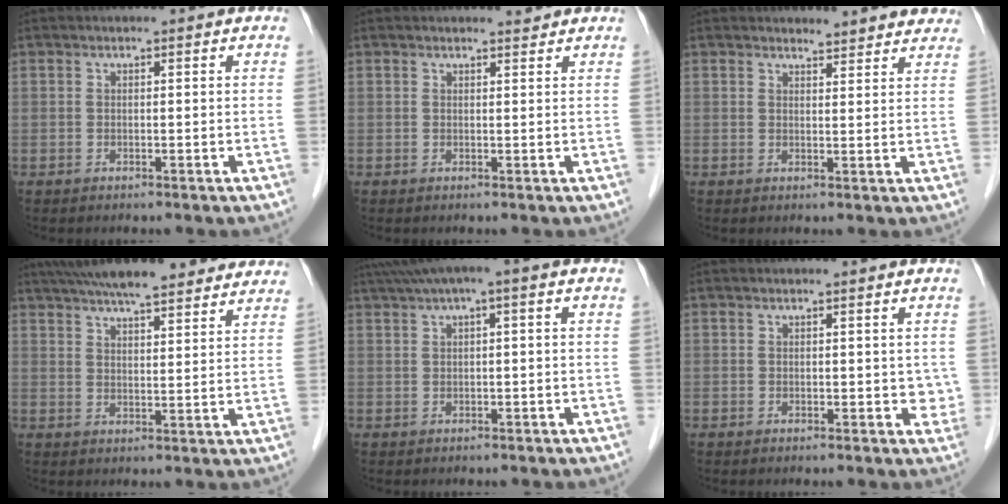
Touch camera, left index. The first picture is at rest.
{"total": 1.2, "force": [1.2, 0.1, -0.1], "torque": [-0.012, -0.005, 0.015]}
{"total": 5.8, "force": [5.6, 1.4, 0.4], "torque": [0.005, -0.002, 0.048]}
{"total": 17.7, "force": [15.1, 3.2, 8.7], "torque": [-0.139, 0.042, 0.207]}
{"total": 4.3, "force": [1.7, 0.5, 3.9], "torque": [-0.075, 0.032, 0.030]}
{"total": 2.0, "force": [0.3, 1.5, 1.3], "torque": [0.001, 0.003, 0.000]}